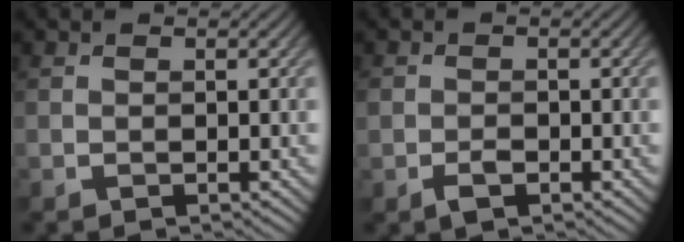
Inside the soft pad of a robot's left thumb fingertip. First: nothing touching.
{"total": 1.9, "force": [-1.0, 1.1, 1.2], "torque": [-0.021, -0.001, -0.021]}